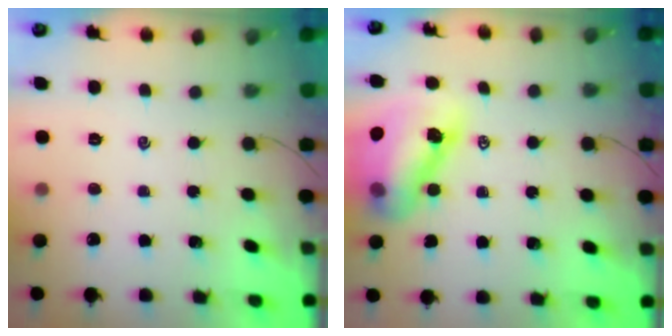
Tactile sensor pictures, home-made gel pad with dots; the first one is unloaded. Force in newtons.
{"total": 13.8, "press": 13.3, "slide": 3.8}